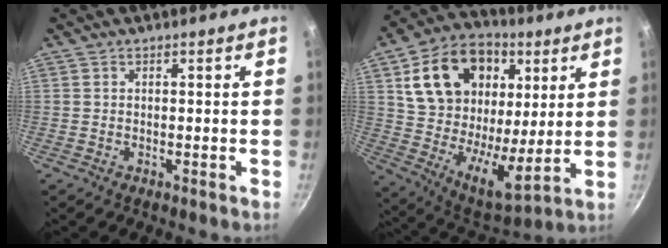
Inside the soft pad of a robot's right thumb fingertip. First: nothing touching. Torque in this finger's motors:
{"motor_torque": [-1.51, 2.69, 1.35, -0.11, 0.22]}